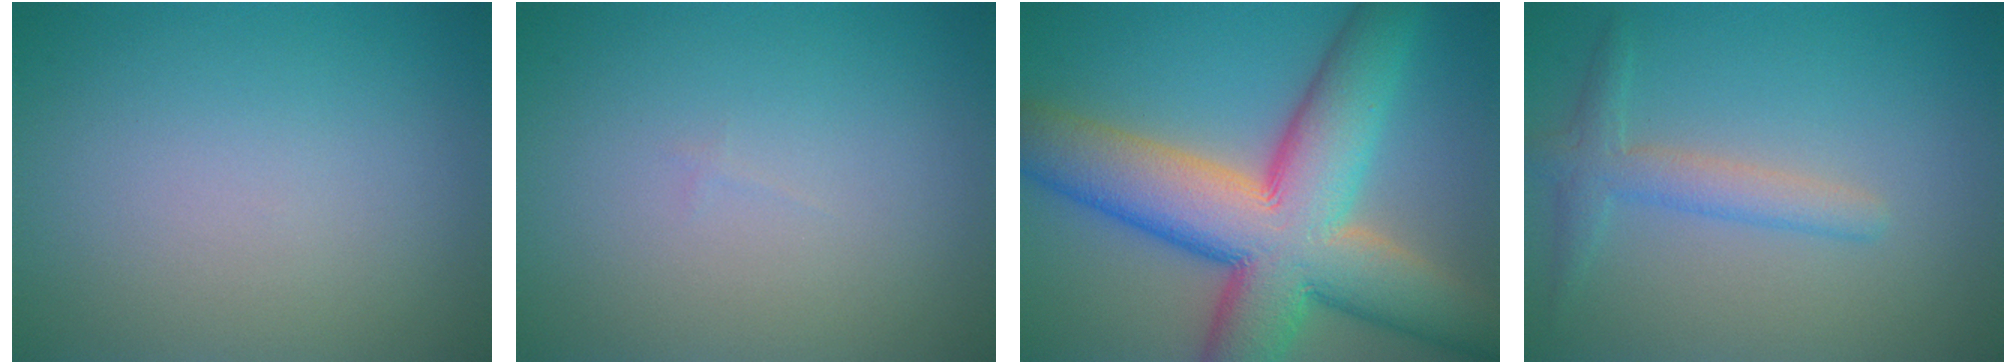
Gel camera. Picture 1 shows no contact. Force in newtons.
{"total": 0.0}
{"total": 14.1, "press": 14.1, "slide": 0.8}
{"total": 2.5, "press": 2.5, "slide": 0.1}